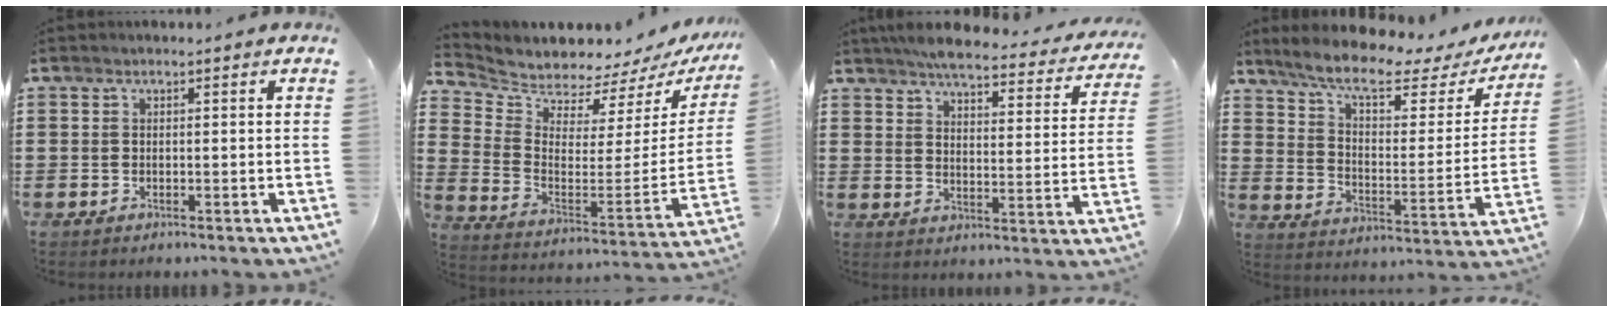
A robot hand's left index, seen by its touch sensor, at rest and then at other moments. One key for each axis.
{"total": 5.0, "fx": 4.9, "fy": 0.5, "fz": -0.4, "tx": -0.032, "ty": -0.063, "tz": 0.082}
{"total": 5.2, "fx": 4.8, "fy": 0.5, "fz": 2.1, "tx": -0.054, "ty": -0.029, "tz": 0.079}
{"total": 9.1, "fx": 7.0, "fy": 1.5, "fz": 5.5, "tx": -0.126, "ty": -0.035, "tz": 0.117}